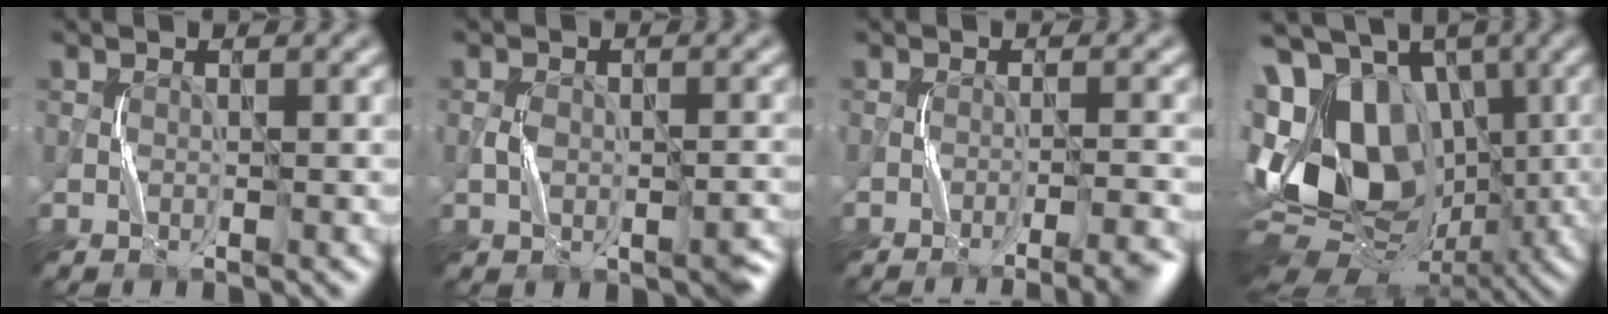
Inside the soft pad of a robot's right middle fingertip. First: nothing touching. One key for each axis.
{"total": 2.4, "fx": -0.8, "fy": 1.6, "fz": 1.6, "tx": -0.028, "ty": -0.001, "tz": -0.010}
{"total": 4.9, "fx": -3.3, "fy": 1.0, "fz": 3.6, "tx": -0.035, "ty": 0.012, "tz": -0.045}
{"total": 19.1, "fx": 0.1, "fy": 14.2, "fz": 12.8, "tx": -0.225, "ty": 0.024, "tz": -0.017}